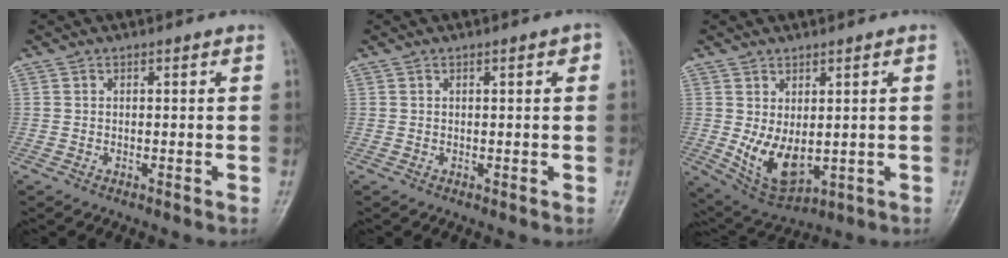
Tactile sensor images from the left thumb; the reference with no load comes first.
{"total": 1.3, "force": [0.5, 0.4, 1.2], "torque": [-0.014, 0.003, 0.004]}
{"total": 9.0, "force": [-0.2, 4.9, 7.5], "torque": [-0.119, -0.014, 0.020]}